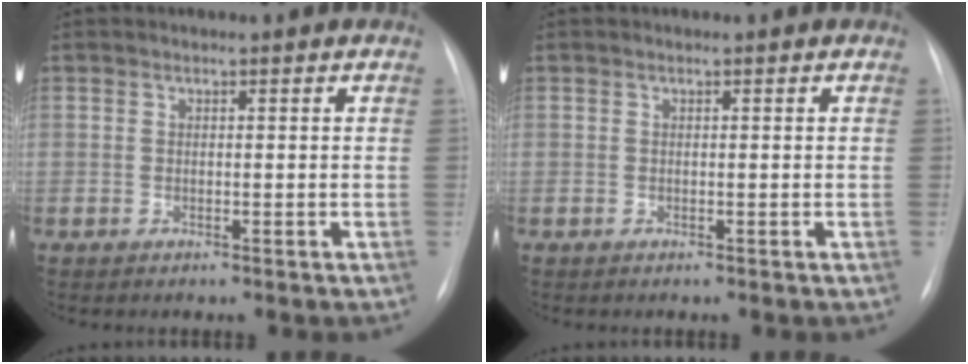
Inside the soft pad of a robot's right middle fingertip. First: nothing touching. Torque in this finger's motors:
{"motor_torque": [0.84, -1.03, 0.10, 0.01]}